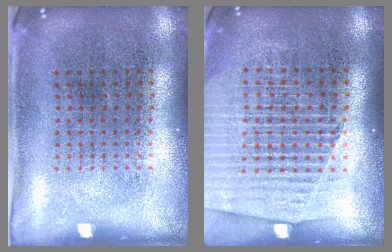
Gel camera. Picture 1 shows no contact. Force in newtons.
{"total": 1.7, "press": 1.6, "slide": 0.6}